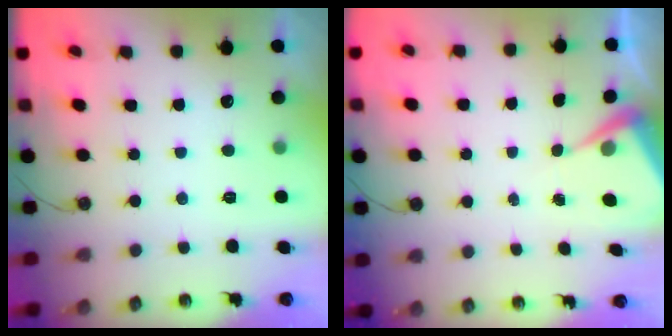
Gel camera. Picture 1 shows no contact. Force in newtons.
{"total": 6.0, "press": 5.9, "slide": 0.8}